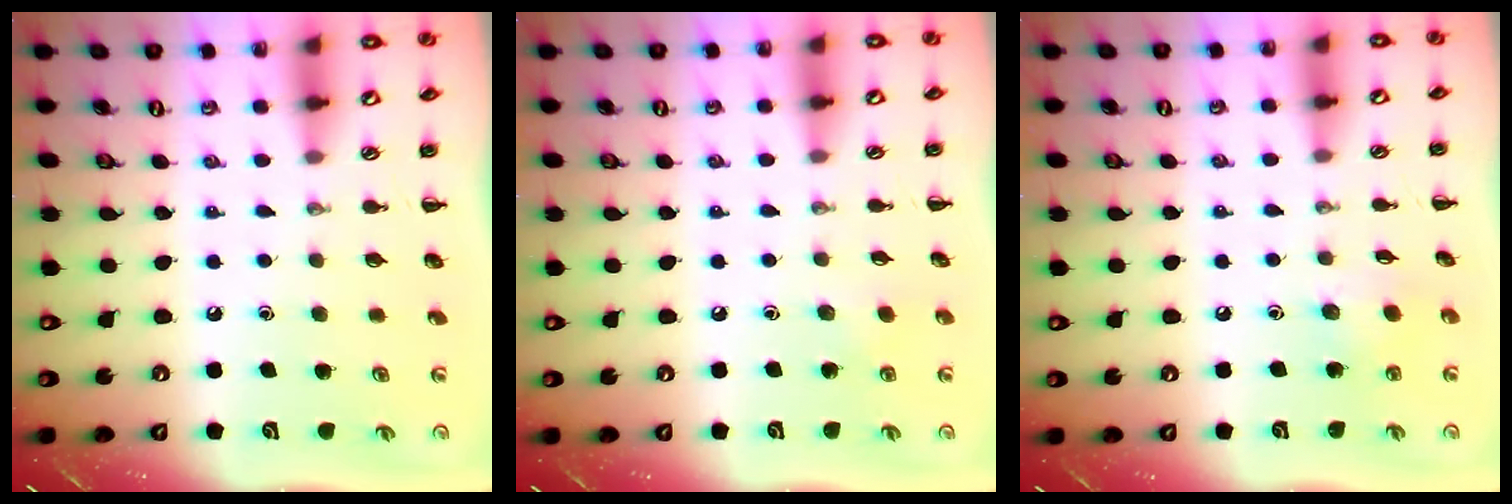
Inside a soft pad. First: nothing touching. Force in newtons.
{"total": 5.2, "press": 4.9, "slide": 1.7}
{"total": 3.9, "press": 3.8, "slide": 0.7}